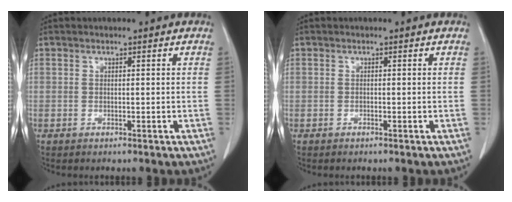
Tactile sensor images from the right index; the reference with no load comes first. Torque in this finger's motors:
{"motor_torque": [-0.20, 0.02, -0.46, -0.08]}